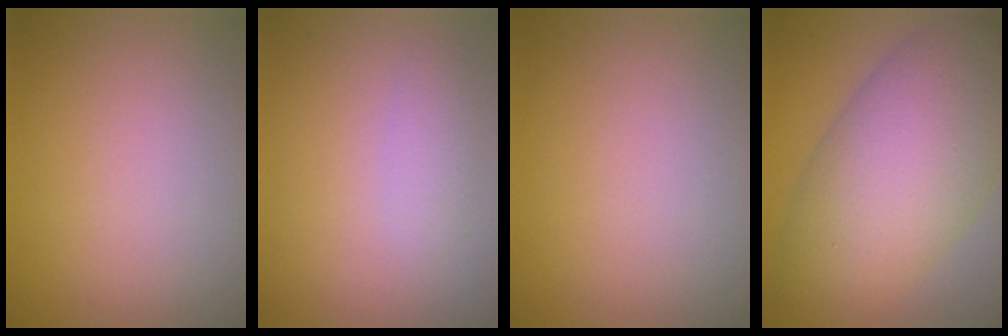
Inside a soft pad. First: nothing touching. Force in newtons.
{"total": 1.4, "press": 1.4, "slide": 0.1}
{"total": 0.0}
{"total": 11.5, "press": 11.4, "slide": 0.3}